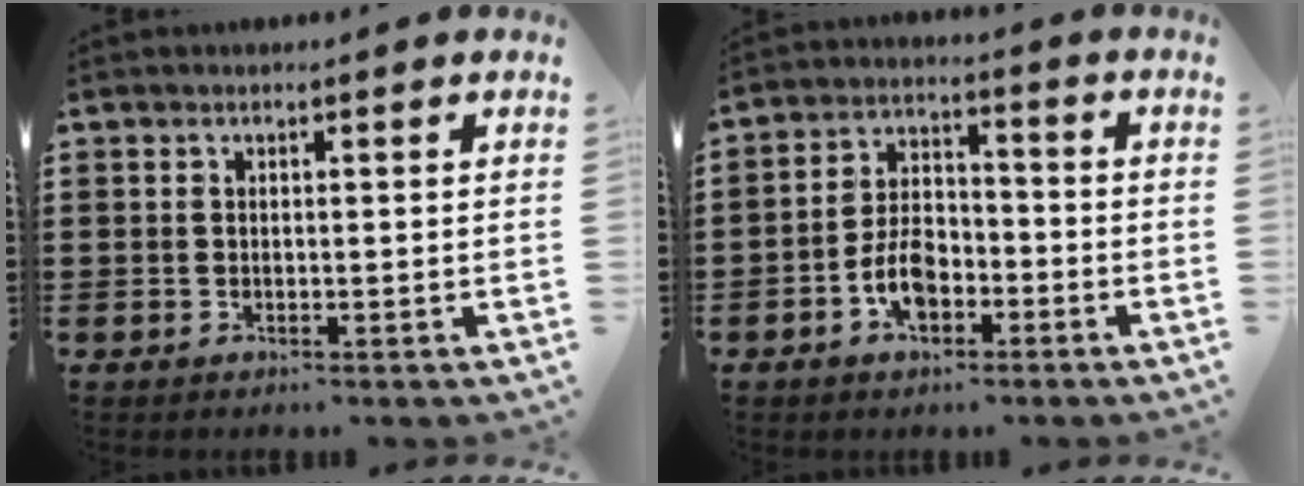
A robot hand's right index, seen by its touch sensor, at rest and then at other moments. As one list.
[{"total": 6.7, "force": [-2.9, 3.8, 4.6], "torque": [-0.104, 0.005, -0.058]}]